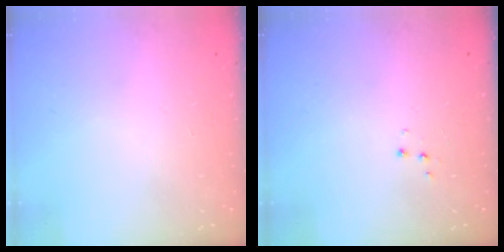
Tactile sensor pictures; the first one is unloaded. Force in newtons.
{"total": 3.5, "press": 3.4, "slide": 0.5}